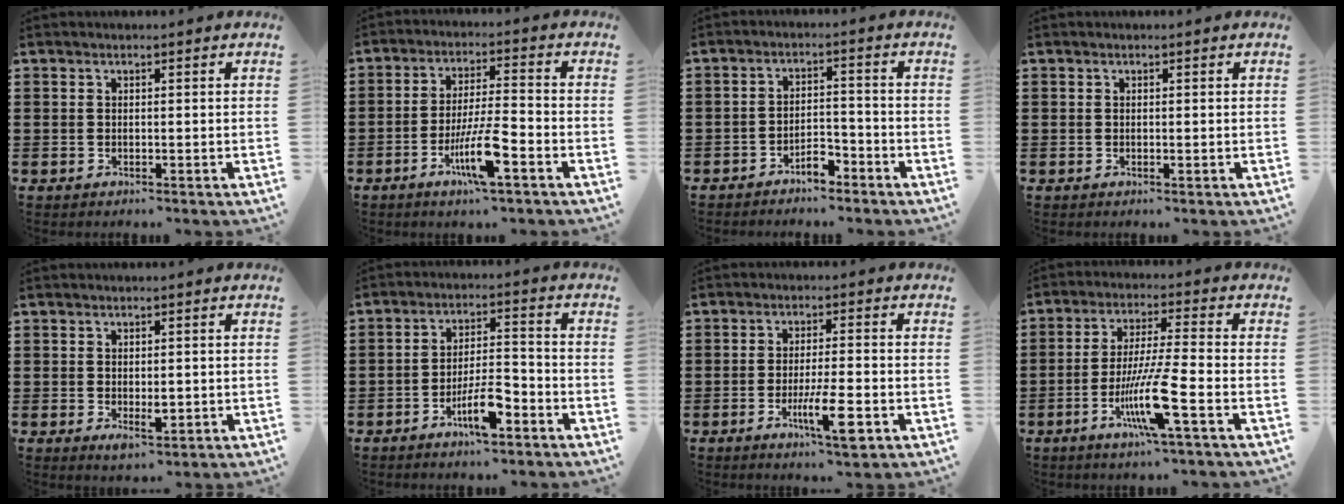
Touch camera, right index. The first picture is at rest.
{"total": 8.6, "force": [-4.0, 1.2, 7.4], "torque": [-0.151, -0.010, -0.076]}
{"total": 3.9, "force": [-3.2, 1.2, 1.7], "torque": [-0.032, 0.011, -0.064]}
{"total": 0.0}
{"total": 2.8, "force": [-0.3, 1.4, 2.4], "torque": [-0.036, -0.002, -0.005]}
{"total": 7.4, "force": [-4.0, 2.2, 5.9], "torque": [-0.113, 0.003, -0.073]}
{"total": 7.7, "force": [-3.0, 1.4, 7.0], "torque": [-0.134, -0.012, -0.054]}
{"total": 10.2, "force": [-4.2, 0.4, 9.3], "torque": [-0.186, -0.015, -0.082]}